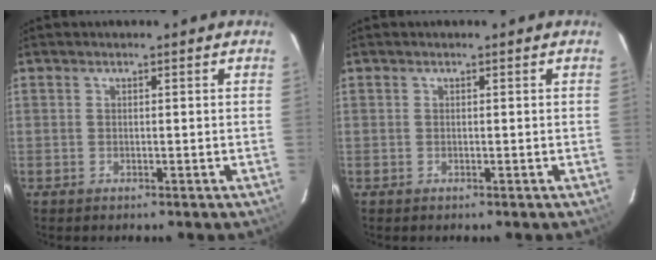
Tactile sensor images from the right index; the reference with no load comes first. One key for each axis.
{"total": 0.0}